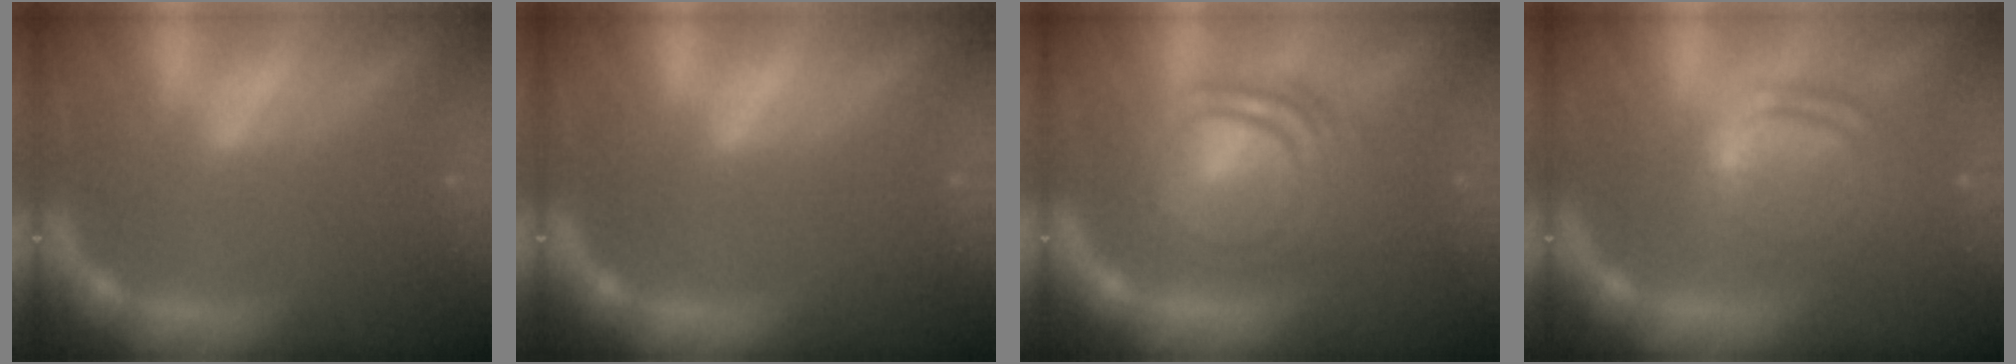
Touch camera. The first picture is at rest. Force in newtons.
{"total": 0.0}
{"total": 8.6}
{"total": 6.5}